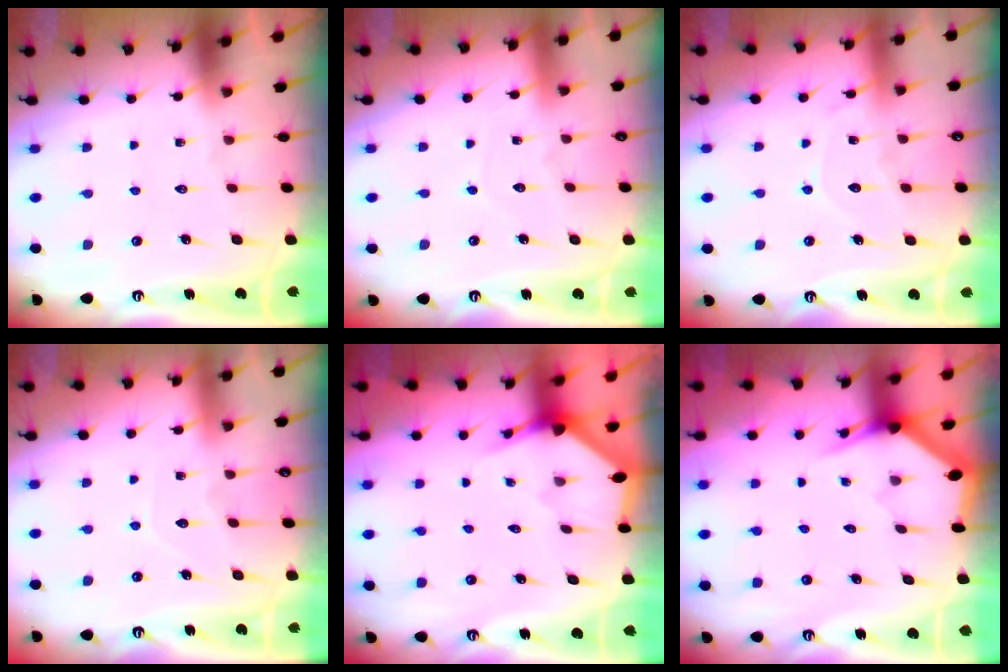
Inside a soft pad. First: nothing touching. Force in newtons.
{"total": 4.2, "press": 4.2, "slide": 0.2}
{"total": 7.6, "press": 7.5, "slide": 0.8}
{"total": 3.6, "press": 3.6, "slide": 0.3}
{"total": 2.4, "press": 2.4, "slide": 0.2}
{"total": 3.1, "press": 3.1, "slide": 0.1}